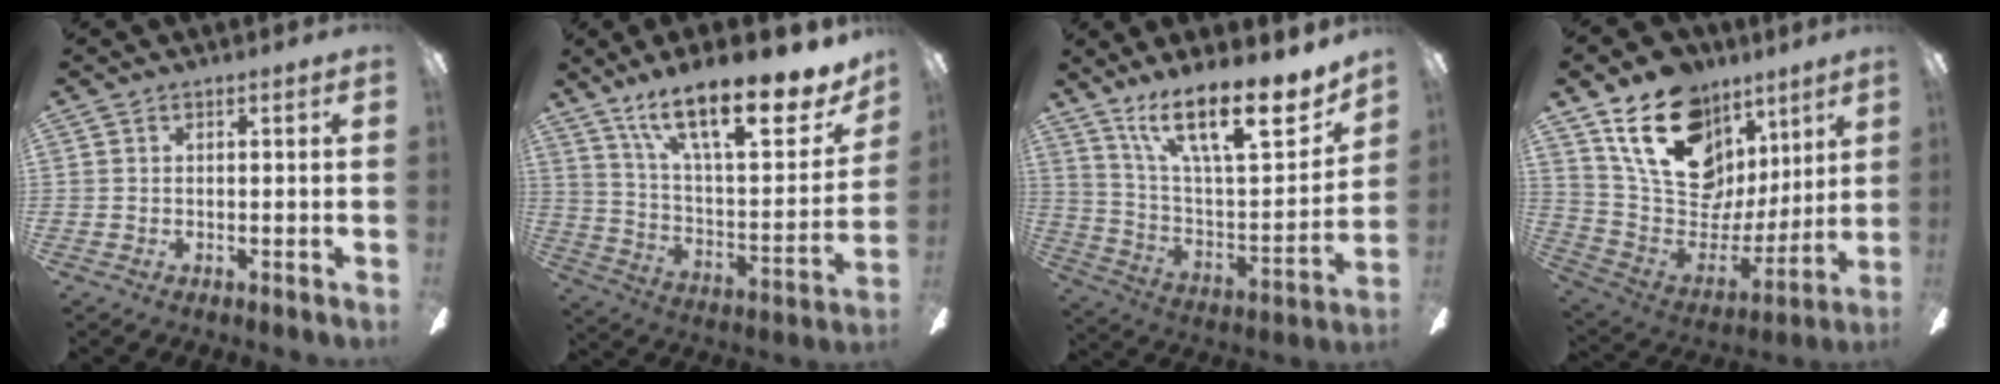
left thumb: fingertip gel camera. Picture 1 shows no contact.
{"total": 22.6, "force": [16.0, 6.7, 14.4], "torque": [-0.223, -0.103, 0.264]}
{"total": 21.4, "force": [14.8, 6.3, 14.1], "torque": [-0.224, -0.100, 0.246]}
{"total": 22.0, "force": [12.0, 14.2, 11.8], "torque": [-0.203, -0.061, 0.223]}